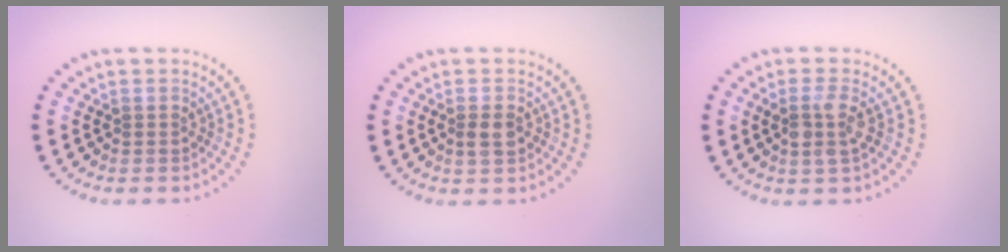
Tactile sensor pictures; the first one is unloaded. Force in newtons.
{"total": 1.8, "press": 1.8, "slide": 0.4}
{"total": 2.3, "press": 2.1, "slide": 1.1}